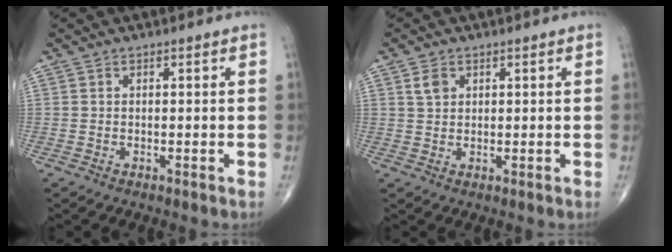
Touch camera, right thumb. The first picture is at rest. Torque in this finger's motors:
{"motor_torque": [-0.44, 0.32, 0.03, -0.01, 0.00]}